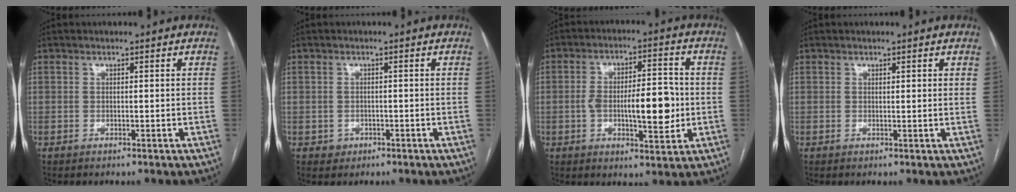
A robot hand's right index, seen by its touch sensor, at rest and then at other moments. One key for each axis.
{"total": 1.7, "fx": -0.6, "fy": 1.6, "fz": 0.2, "tx": 0.001, "ty": 0.007, "tz": -0.004}
{"total": 11.1, "fx": -1.2, "fy": 3.6, "fz": 10.4, "tx": -0.173, "ty": 0.013, "tz": -0.013}
{"total": 1.1, "fx": 0.7, "fy": 0.3, "fz": 0.8, "tx": -0.015, "ty": 0.001, "tz": 0.006}